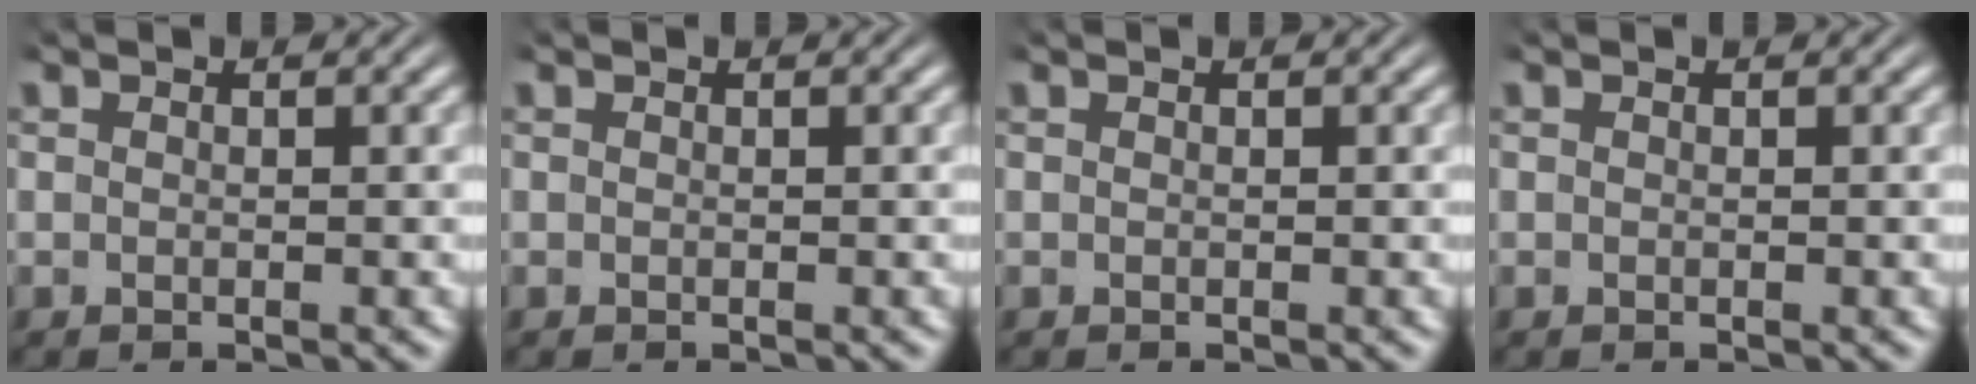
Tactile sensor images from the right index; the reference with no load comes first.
{"total": 0.0}
{"total": 0.0}
{"total": 0.0}